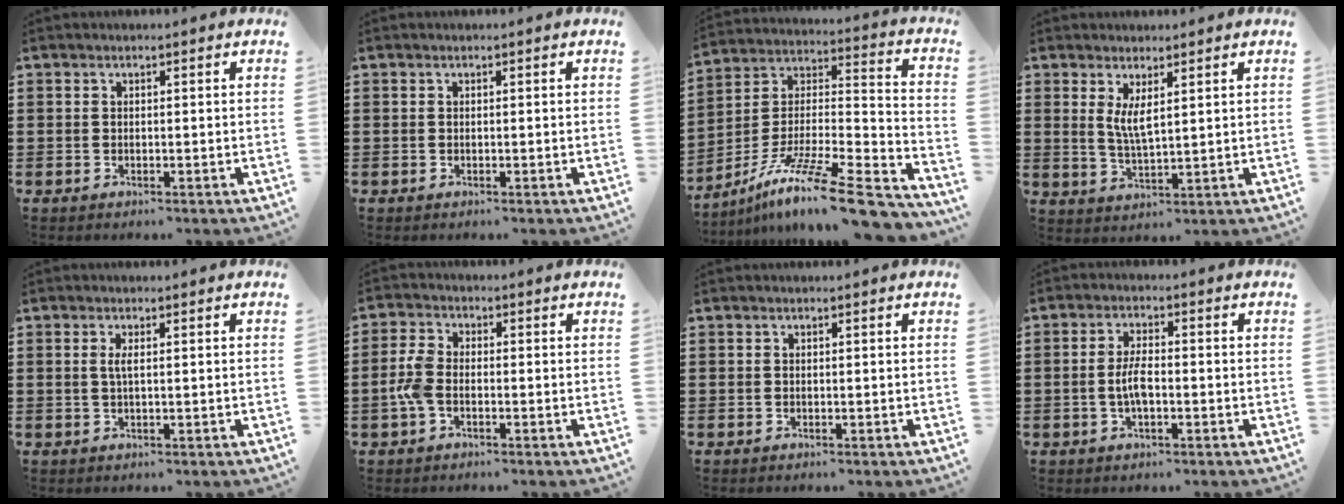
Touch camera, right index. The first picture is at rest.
{"total": 0.0}
{"total": 14.2, "force": [-10.5, 1.6, 9.4], "torque": [-0.155, 0.020, -0.190]}
{"total": 3.8, "force": [1.6, 1.0, 3.3], "torque": [-0.070, -0.001, 0.029]}
{"total": 1.7, "force": [0.3, 0.3, 1.7], "torque": [-0.034, 0.001, 0.004]}
{"total": 4.4, "force": [-1.3, 2.4, 3.5], "torque": [-0.097, -0.006, -0.033]}
{"total": 0.0}
{"total": 4.2, "force": [-0.8, 1.3, 3.9], "torque": [-0.085, -0.003, -0.020]}